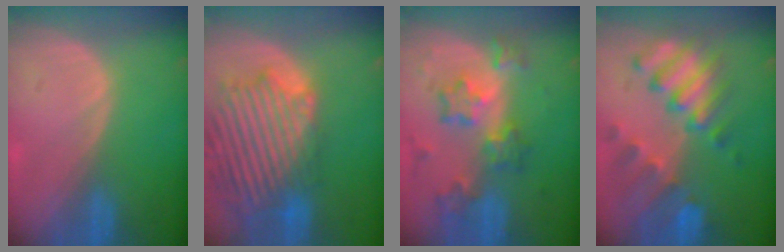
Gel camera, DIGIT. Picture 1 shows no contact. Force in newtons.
{"total": 14.4, "press": 12.2, "slide": 7.6}
{"total": 8.5, "press": 7.5, "slide": 4.1}
{"total": 10.4, "press": 9.0, "slide": 5.2}